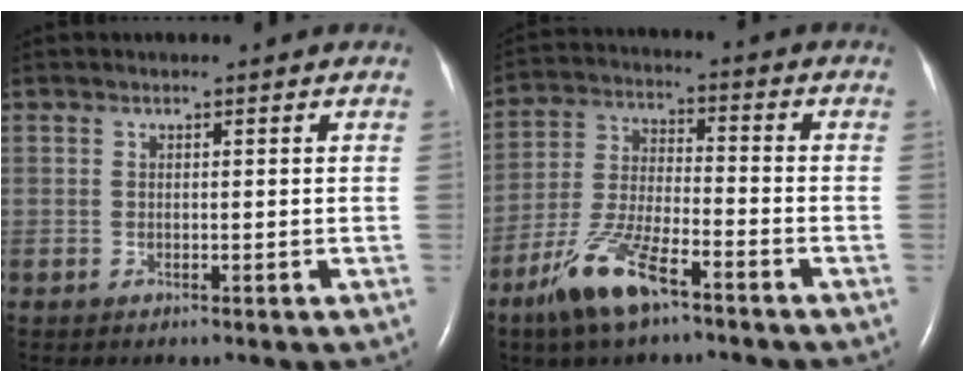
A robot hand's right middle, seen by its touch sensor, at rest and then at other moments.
{"total": 10.8, "force": [-6.9, 2.7, 7.8], "torque": [-0.169, -0.009, -0.132]}